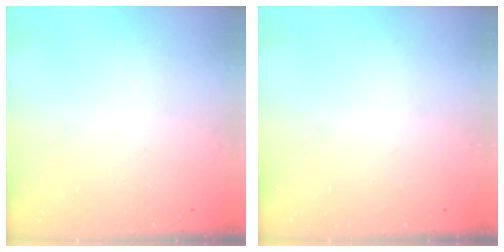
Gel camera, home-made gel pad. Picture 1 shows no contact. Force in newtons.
{"total": 0.0}